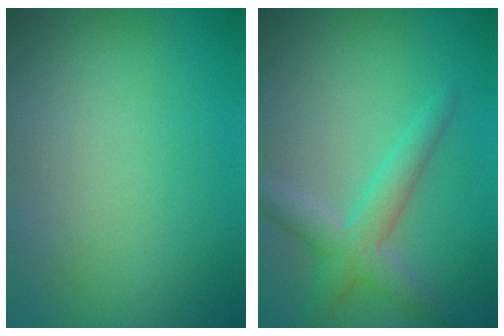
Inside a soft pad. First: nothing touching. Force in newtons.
{"total": 3.6, "press": 3.5, "slide": 0.3}